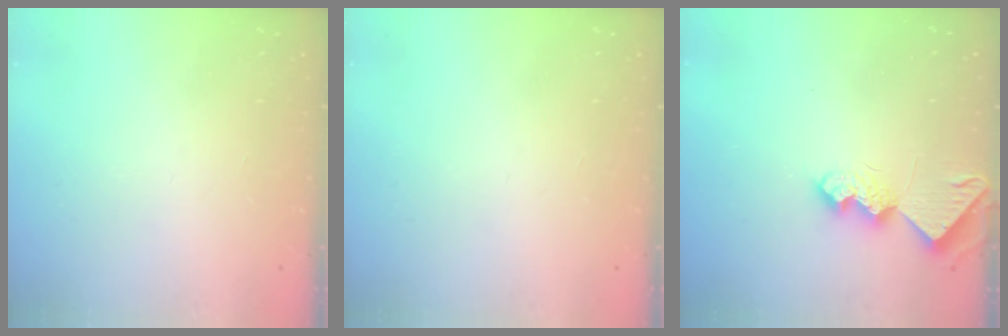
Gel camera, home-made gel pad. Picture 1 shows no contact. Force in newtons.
{"total": 0.0}
{"total": 9.6, "press": 9.6, "slide": 0.6}